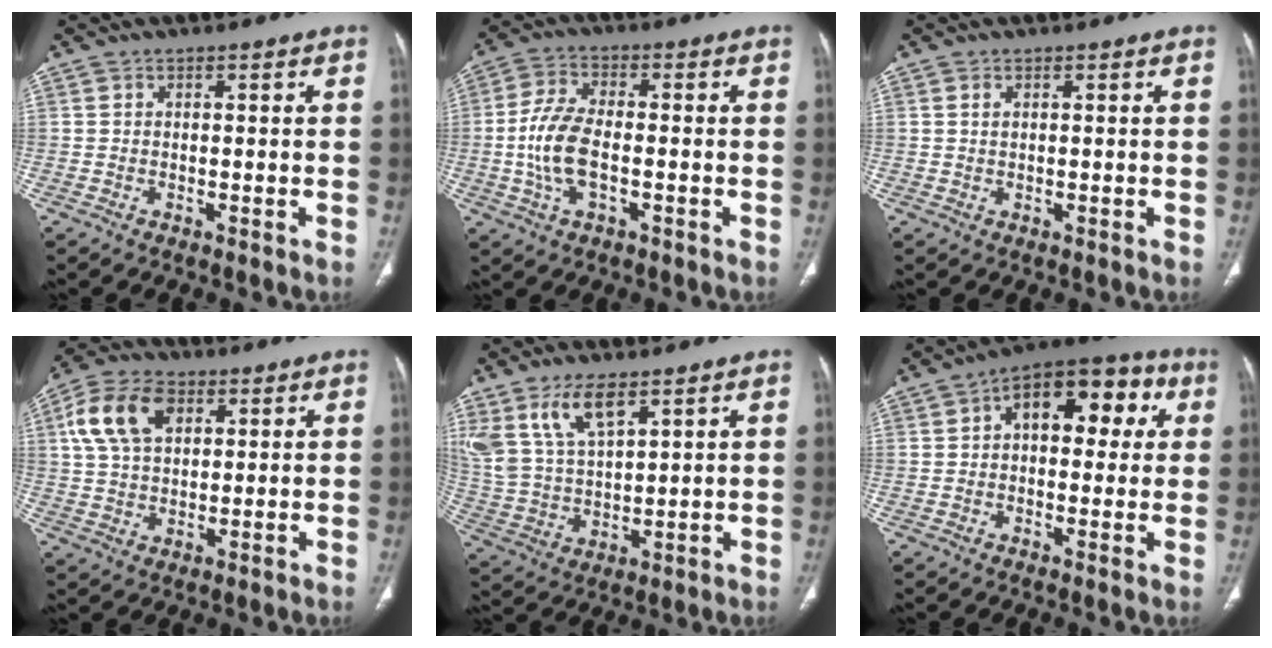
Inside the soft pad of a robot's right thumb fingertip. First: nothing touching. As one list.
[{"total": 9.5, "force": [-1.6, 4.7, 8.1], "torque": [-0.174, 0.015, -0.032]}, {"total": 1.0, "force": [0.5, 0.4, 0.8], "torque": [-0.019, 0.003, 0.012]}, {"total": 11.7, "force": [4.1, 7.4, 8.2], "torque": [-0.150, 0.008, 0.076]}, {"total": 11.6, "force": [7.0, 4.9, 7.9], "torque": [-0.155, -0.021, 0.151]}, {"total": 15.0, "force": [3.8, 8.5, 11.7], "torque": [-0.118, 0.030, 0.047]}]